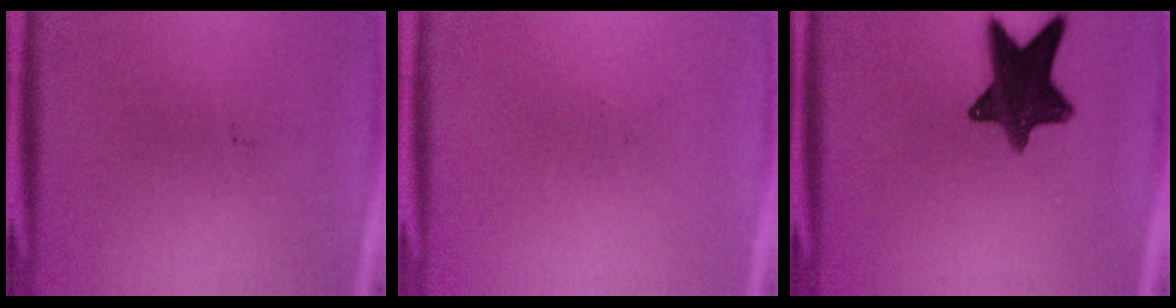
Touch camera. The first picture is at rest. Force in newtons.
{"total": 0.0}
{"total": 12.7}